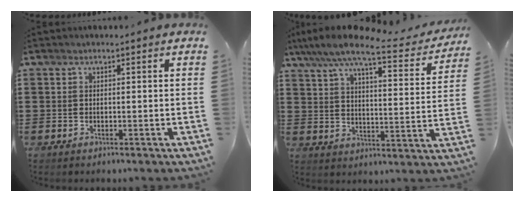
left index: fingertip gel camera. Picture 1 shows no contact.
{"total": 9.0, "force": [7.2, 0.6, 5.3], "torque": [-0.120, -0.036, 0.118]}